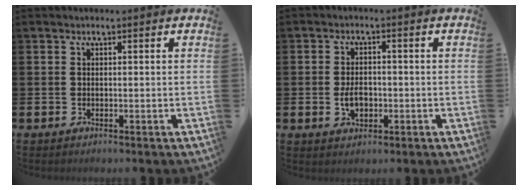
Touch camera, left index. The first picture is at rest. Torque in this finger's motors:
{"motor_torque": [0.61, 0.14, 0.11, 0.11]}